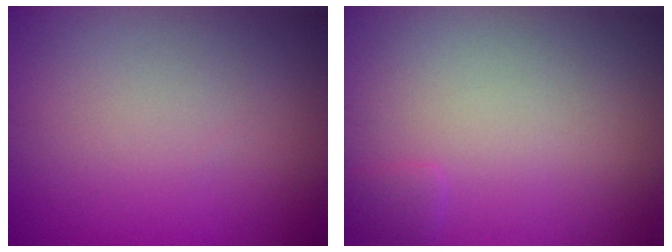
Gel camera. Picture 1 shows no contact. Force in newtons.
{"total": 0.7, "press": 0.7, "slide": 0.1}